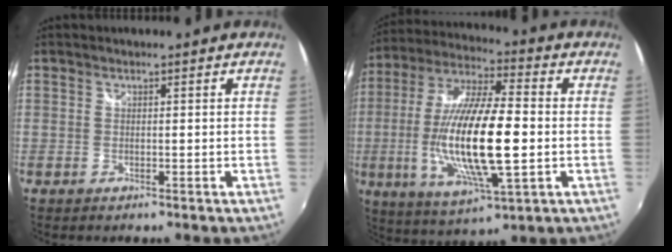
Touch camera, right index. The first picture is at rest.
{"total": 20.7, "force": [-2.4, 5.1, 20.0], "torque": [-0.391, -0.011, -0.041]}